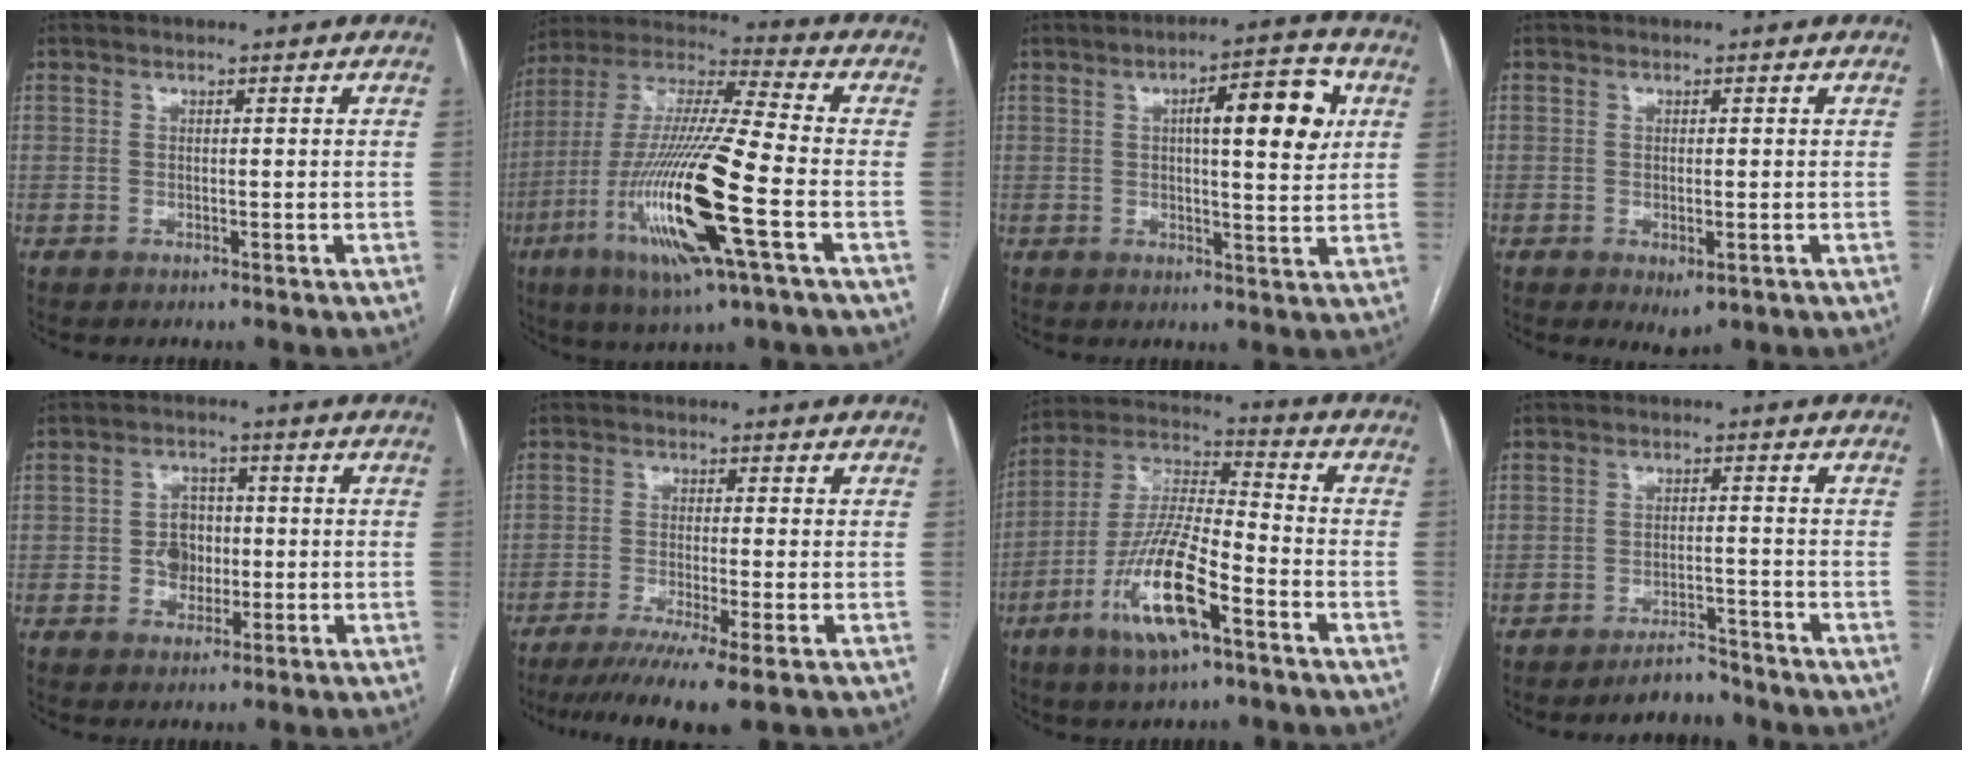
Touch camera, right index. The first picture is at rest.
{"total": 21.2, "force": [-6.8, 1.3, 20.0], "torque": [-0.426, -0.028, -0.131]}
{"total": 10.0, "force": [2.8, 2.2, 9.4], "torque": [-0.130, 0.015, 0.035]}
{"total": 2.3, "force": [-0.9, 0.9, 1.9], "torque": [-0.024, -0.004, -0.004]}
{"total": 4.8, "force": [-0.4, 4.0, 2.6], "torque": [-0.042, 0.013, -0.003]}
{"total": 8.8, "force": [-5.9, -0.4, 6.5], "torque": [-0.100, -0.019, -0.093]}
{"total": 15.3, "force": [-7.0, 3.3, 13.2], "torque": [-0.268, -0.009, -0.130]}
{"total": 3.6, "force": [-3.4, 0.9, 0.6], "torque": [-0.004, -0.002, -0.055]}